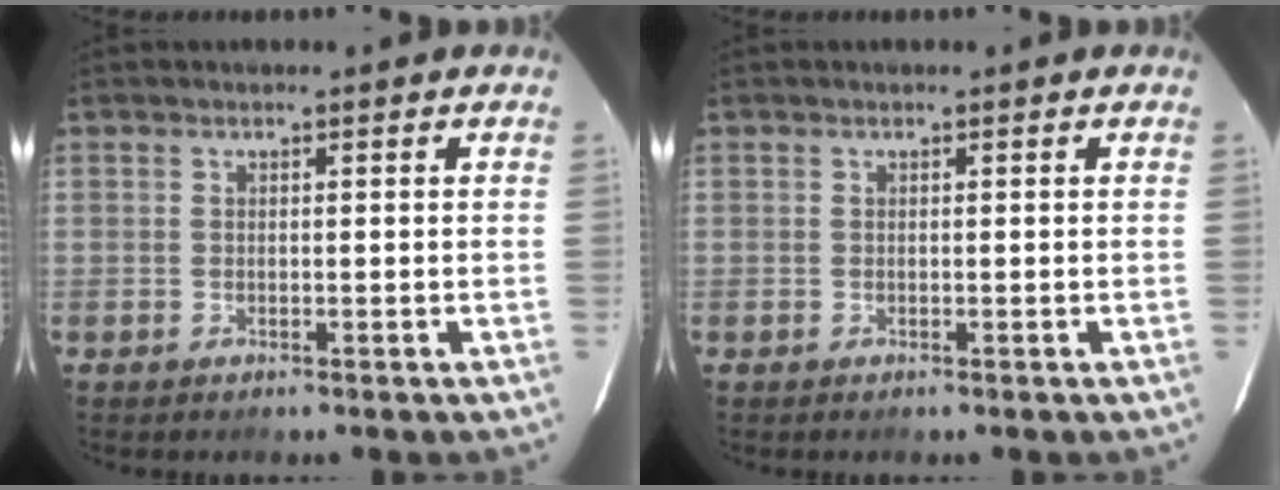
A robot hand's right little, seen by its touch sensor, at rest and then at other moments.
{"total": 0.0}